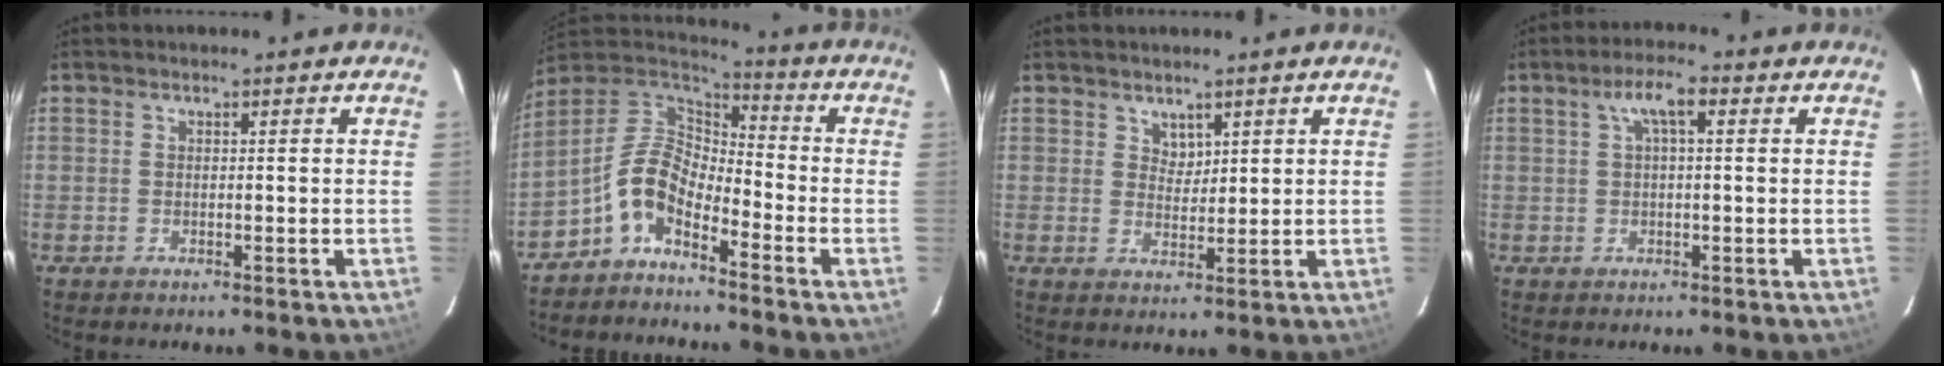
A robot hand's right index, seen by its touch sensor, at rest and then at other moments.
{"total": 9.0, "force": [-5.2, 4.2, 6.0], "torque": [-0.127, 0.026, -0.117]}
{"total": 2.5, "force": [1.8, 1.7, 0.6], "torque": [-0.004, 0.001, 0.034]}
{"total": 4.5, "force": [1.4, 1.2, 4.1], "torque": [-0.078, 0.014, 0.026]}